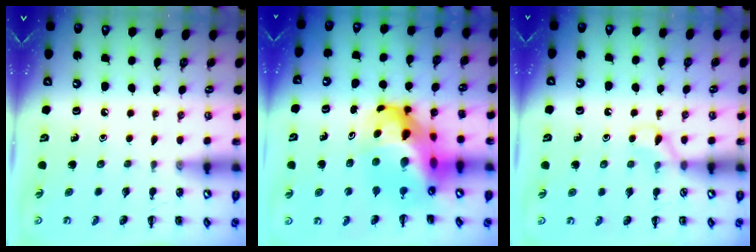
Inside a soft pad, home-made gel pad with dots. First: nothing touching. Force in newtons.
{"total": 17.0, "press": 16.4, "slide": 4.5}
{"total": 3.9, "press": 3.7, "slide": 1.3}